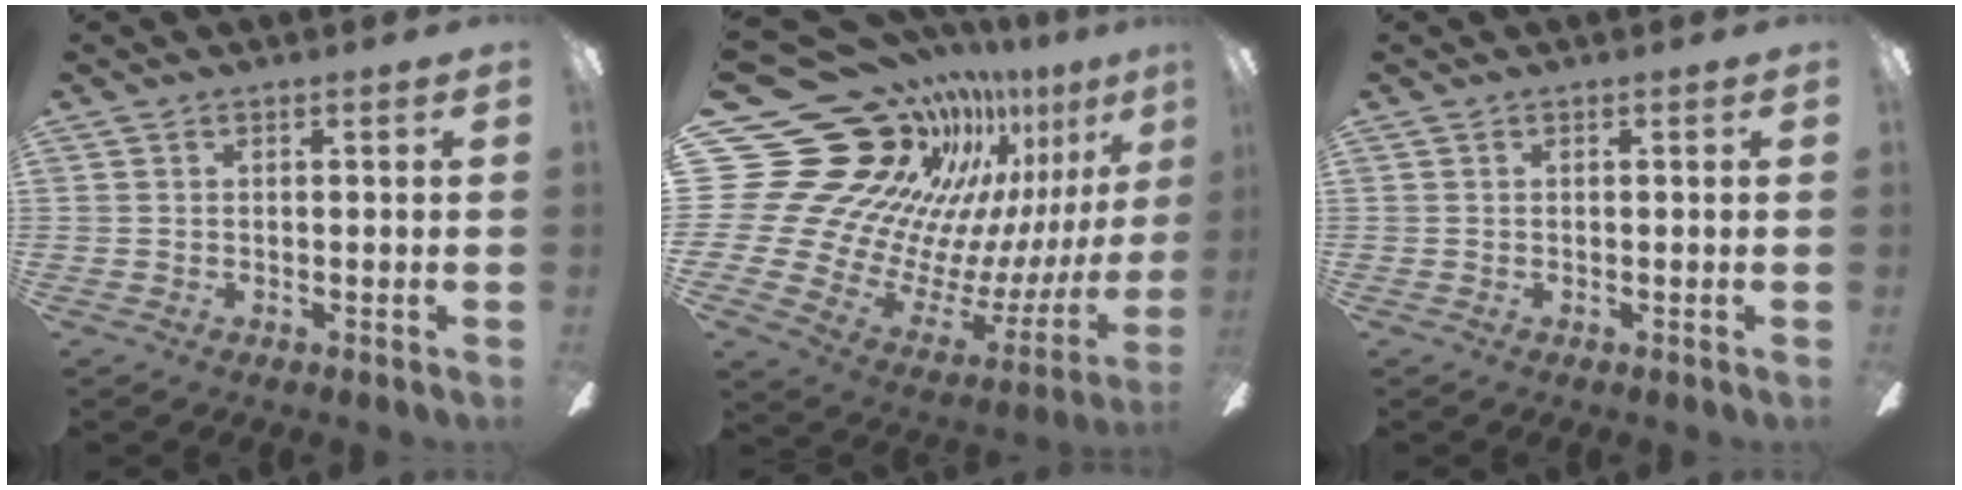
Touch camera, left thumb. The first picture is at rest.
{"total": 24.4, "force": [14.7, 15.8, 11.5], "torque": [-0.202, -0.184, 0.323]}
{"total": 0.0}